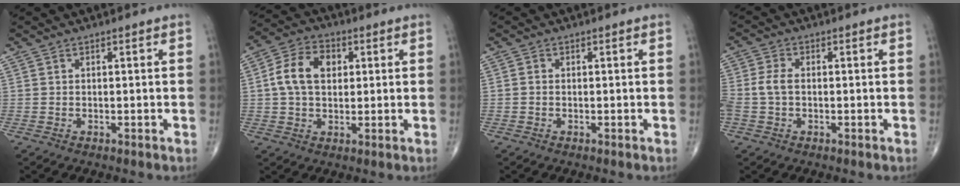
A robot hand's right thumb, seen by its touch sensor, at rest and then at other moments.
{"total": 9.6, "force": [1.5, 6.6, 6.8], "torque": [-0.116, 0.016, 0.022]}
{"total": 0.6, "force": [-0.2, 0.5, 0.4], "torque": [-0.005, 0.001, -0.006]}
{"total": 5.0, "force": [-0.5, 3.3, 3.7], "torque": [-0.096, 0.013, -0.014]}